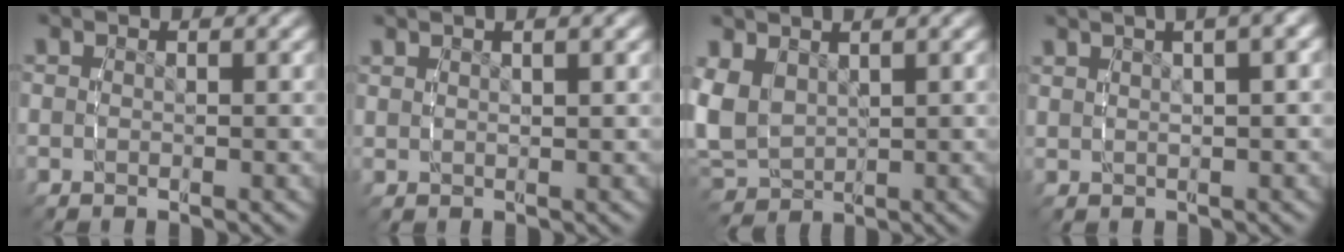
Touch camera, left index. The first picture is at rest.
{"total": 1.9, "force": [1.4, 0.0, 1.3], "torque": [-0.013, 0.007, 0.030]}
{"total": 5.7, "force": [0.9, 4.9, 2.7], "torque": [-0.098, -0.028, 0.034]}
{"total": 6.5, "force": [3.6, 2.1, 5.0], "torque": [-0.050, 0.030, 0.056]}